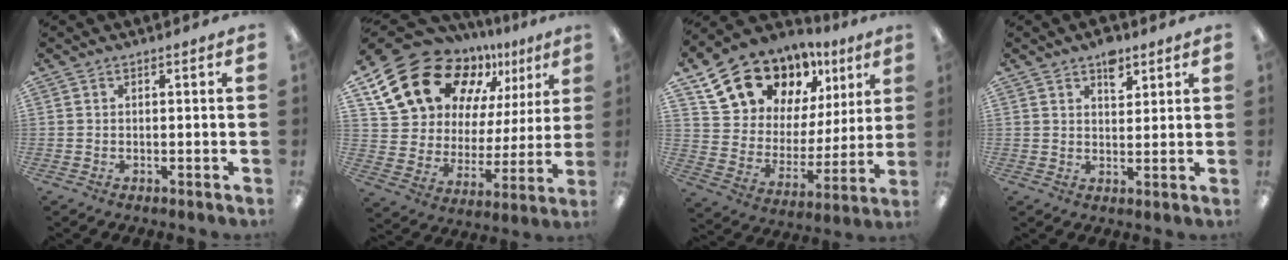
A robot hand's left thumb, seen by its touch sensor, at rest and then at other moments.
{"total": 19.7, "force": [13.5, 11.3, 8.9], "torque": [-0.178, -0.079, 0.254]}
{"total": 17.0, "force": [13.0, 9.7, 5.1], "torque": [-0.110, -0.088, 0.243]}
{"total": 5.6, "force": [3.7, 3.1, 2.8], "torque": [-0.022, -0.019, 0.061]}